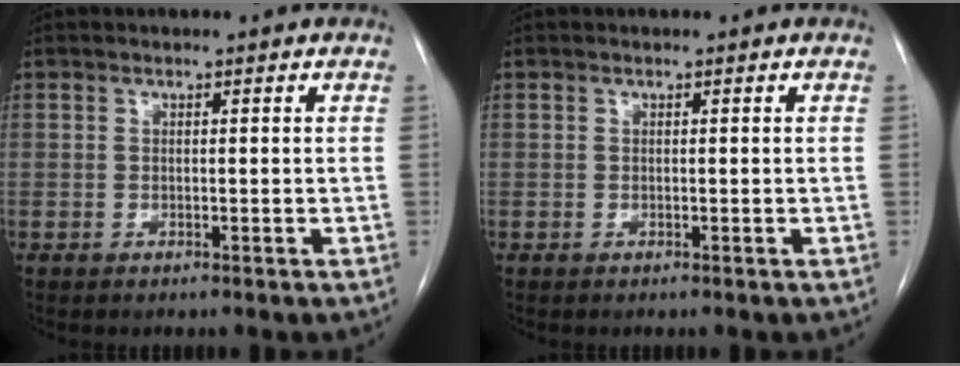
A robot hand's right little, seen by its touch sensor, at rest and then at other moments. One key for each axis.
{"total": 0.0}